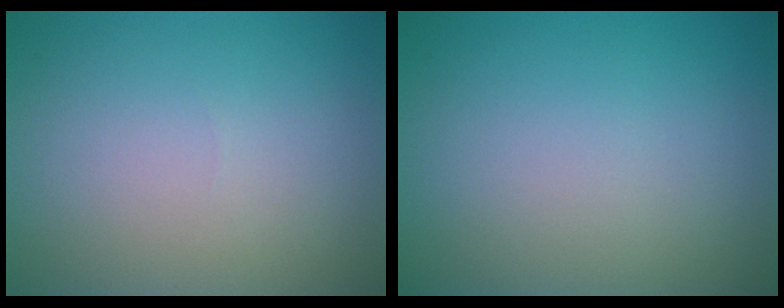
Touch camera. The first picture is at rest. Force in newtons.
{"total": 0.0}